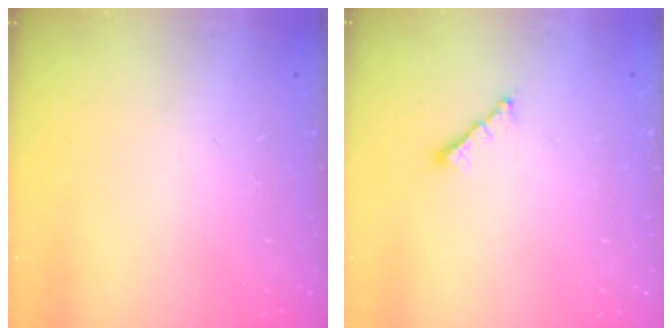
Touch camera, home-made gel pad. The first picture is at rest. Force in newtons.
{"total": 1.5, "press": 1.4, "slide": 0.5}